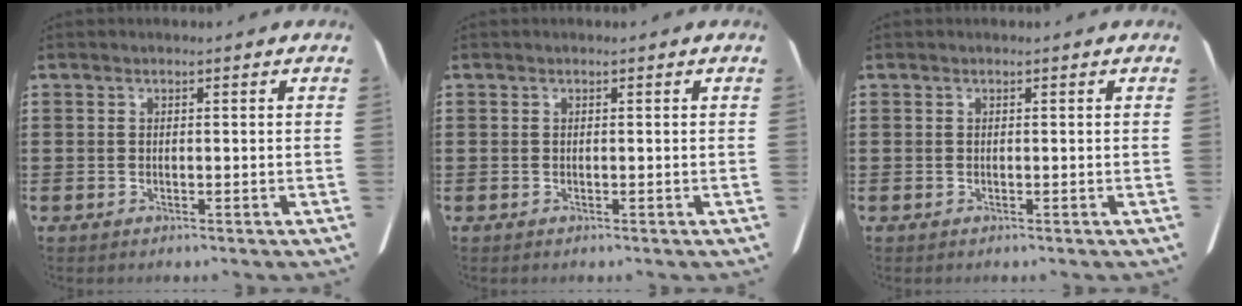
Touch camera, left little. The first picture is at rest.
{"total": 0.0}
{"total": 0.0}